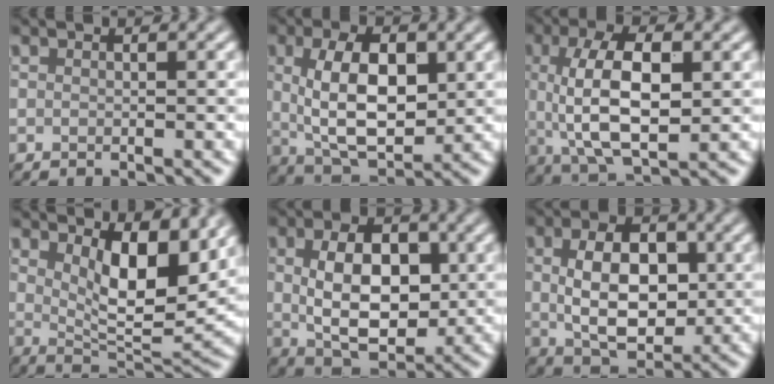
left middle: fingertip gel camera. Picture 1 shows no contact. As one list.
[{"total": 8.1, "force": [1.0, 4.1, 6.9], "torque": [-0.125, 0.000, 0.019]}, {"total": 8.5, "force": [0.8, 3.7, 7.6], "torque": [-0.144, 0.004, 0.013]}, {"total": 7.1, "force": [2.9, 2.8, 5.9], "torque": [-0.096, -0.018, 0.047]}, {"total": 8.0, "force": [0.6, 4.9, 6.3], "torque": [-0.110, 0.000, 0.010]}, {"total": 7.5, "force": [0.5, 4.6, 5.8], "torque": [-0.102, 0.001, 0.009]}]